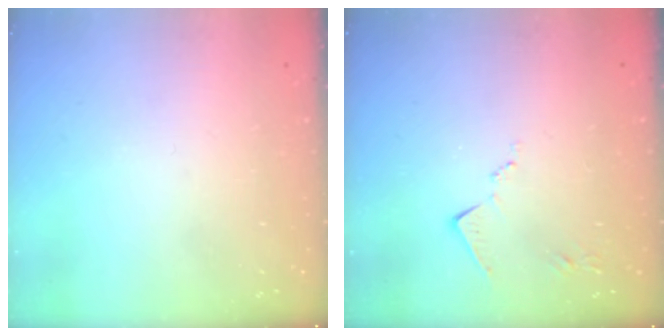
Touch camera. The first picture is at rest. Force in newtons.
{"total": 7.6, "press": 7.6, "slide": 0.1}